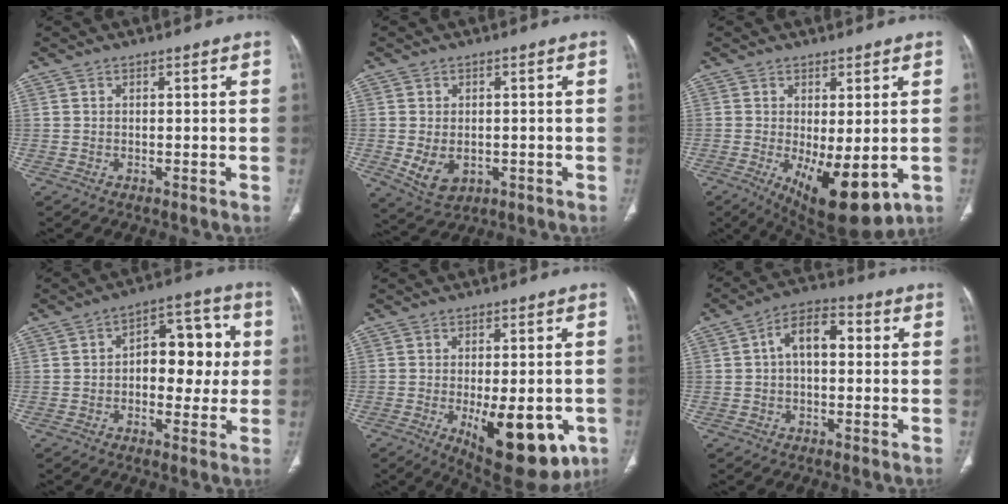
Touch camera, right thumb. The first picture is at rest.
{"total": 6.1, "force": [-1.2, 4.2, 4.2], "torque": [-0.066, -0.004, -0.001]}
{"total": 12.4, "force": [-3.2, 4.9, 10.9], "torque": [-0.159, -0.022, -0.026]}
{"total": 12.6, "force": [0.6, 7.5, 10.2], "torque": [-0.091, 0.031, 0.004]}
{"total": 17.2, "force": [-5.8, 7.4, 14.4], "torque": [-0.156, -0.004, -0.057]}
{"total": 8.3, "force": [1.0, 4.8, 6.8], "torque": [-0.104, 0.030, 0.007]}